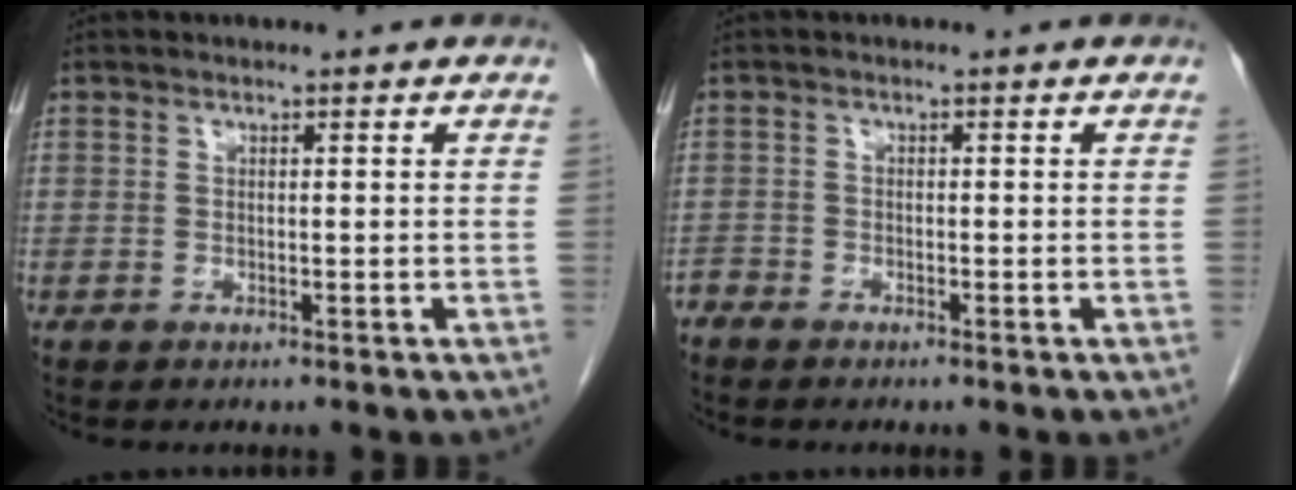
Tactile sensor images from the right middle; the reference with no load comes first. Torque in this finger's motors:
{"motor_torque": [0.19, -0.17, 0.02, 0.00]}